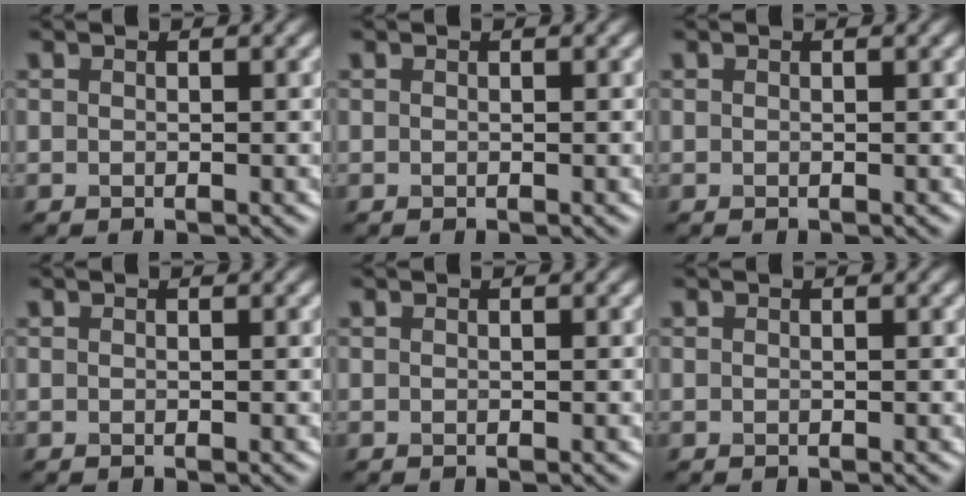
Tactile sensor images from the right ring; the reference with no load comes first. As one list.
[{"total": 0.0}, {"total": 0.0}, {"total": 0.0}, {"total": 0.0}, {"total": 0.0}]